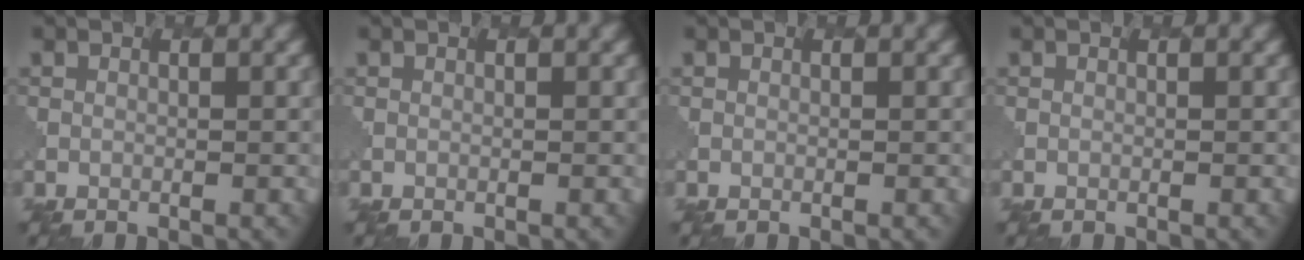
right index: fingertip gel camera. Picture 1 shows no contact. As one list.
[{"total": 0.0}, {"total": 0.0}, {"total": 0.0}]